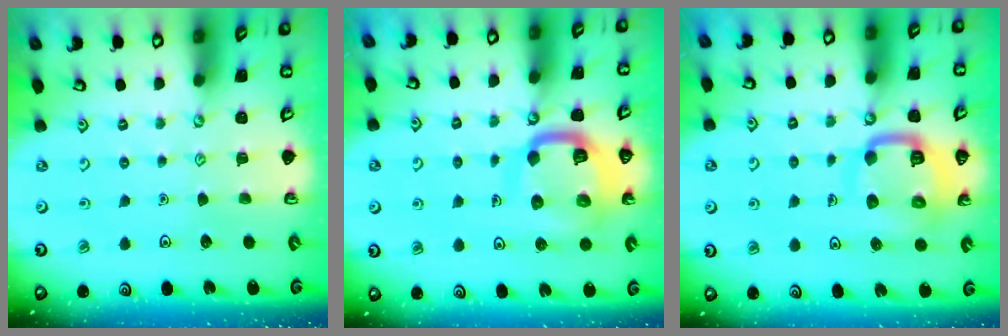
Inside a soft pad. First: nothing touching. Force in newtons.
{"total": 13.4, "press": 13.4, "slide": 1.5}
{"total": 11.9, "press": 11.9, "slide": 1.4}